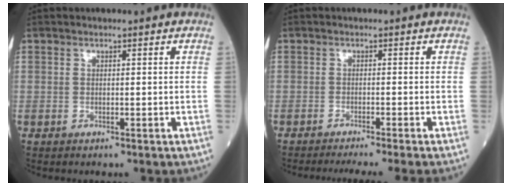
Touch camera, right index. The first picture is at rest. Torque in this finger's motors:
{"motor_torque": [-0.08, -1.10, 0.60, 0.13]}